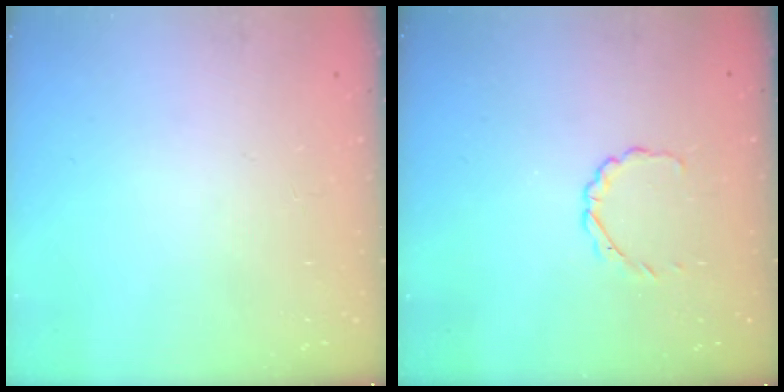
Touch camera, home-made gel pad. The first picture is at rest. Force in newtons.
{"total": 2.3, "press": 2.1, "slide": 0.8}